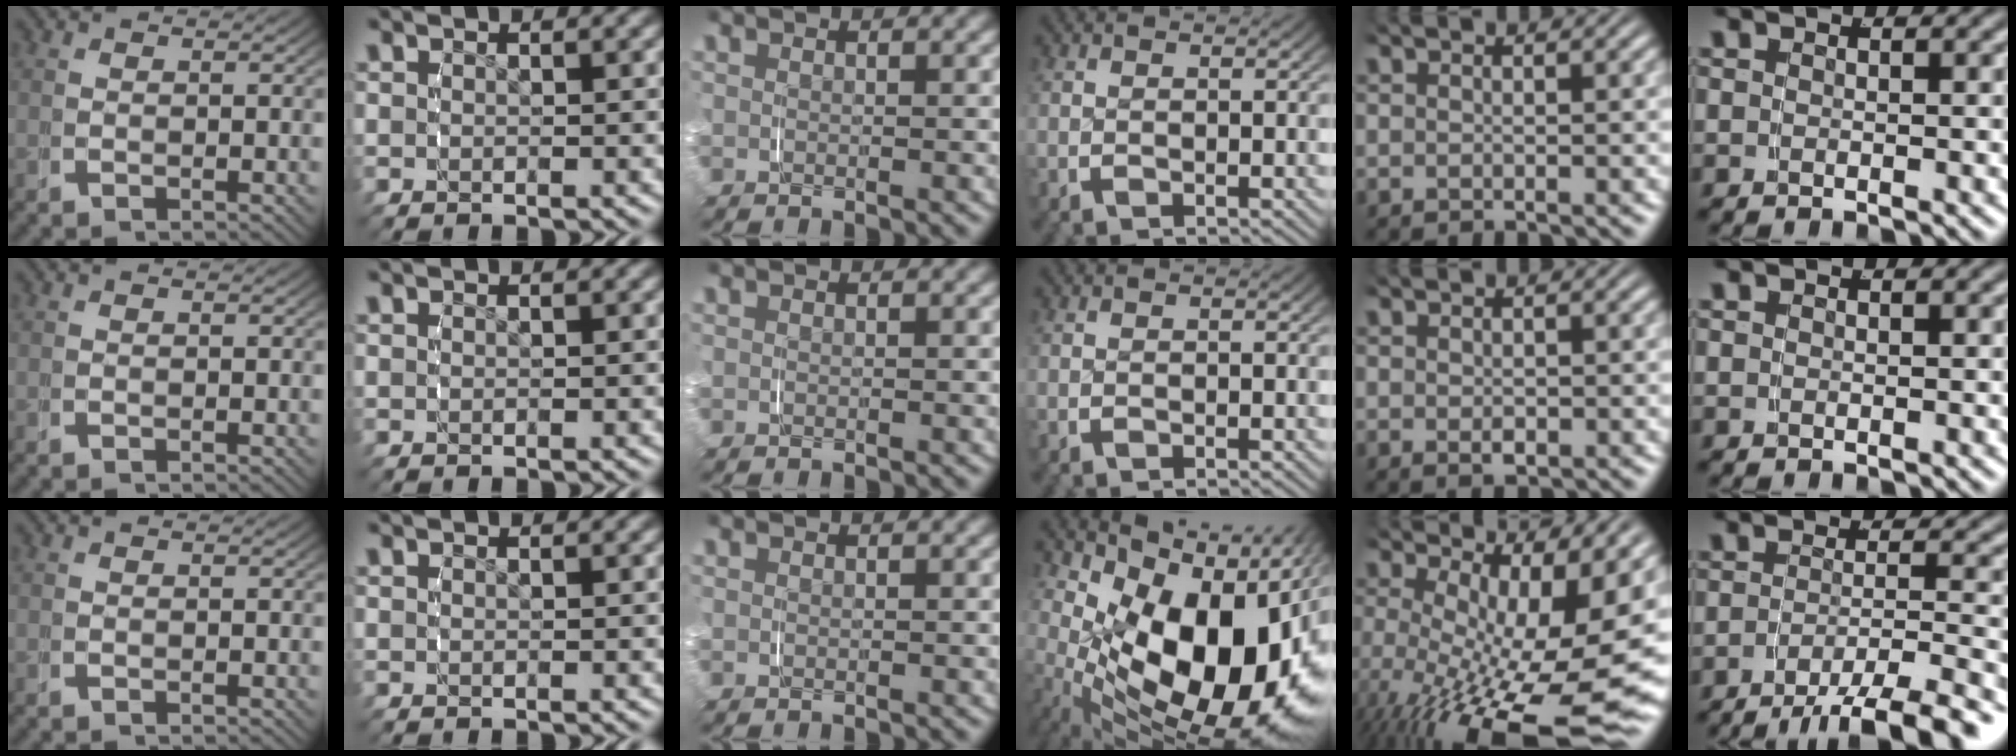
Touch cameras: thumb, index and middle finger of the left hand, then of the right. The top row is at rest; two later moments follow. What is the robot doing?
{"motion": "grasp_and_lifting", "object": "plastic wrap"}